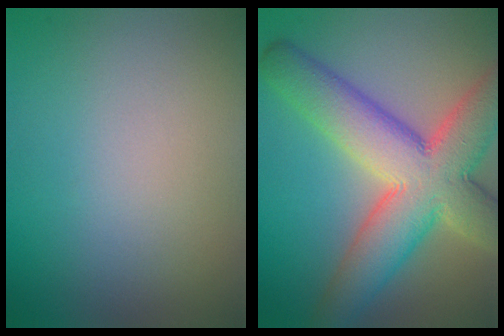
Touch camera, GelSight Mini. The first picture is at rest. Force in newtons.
{"total": 11.1, "press": 11.1, "slide": 0.8}